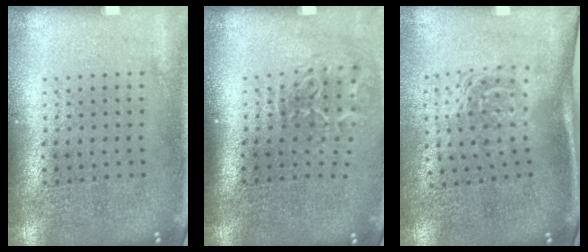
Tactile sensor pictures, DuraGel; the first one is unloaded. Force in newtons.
{"total": 2.0, "press": 1.3, "slide": 1.5}
{"total": 1.6, "press": 1.2, "slide": 1.2}